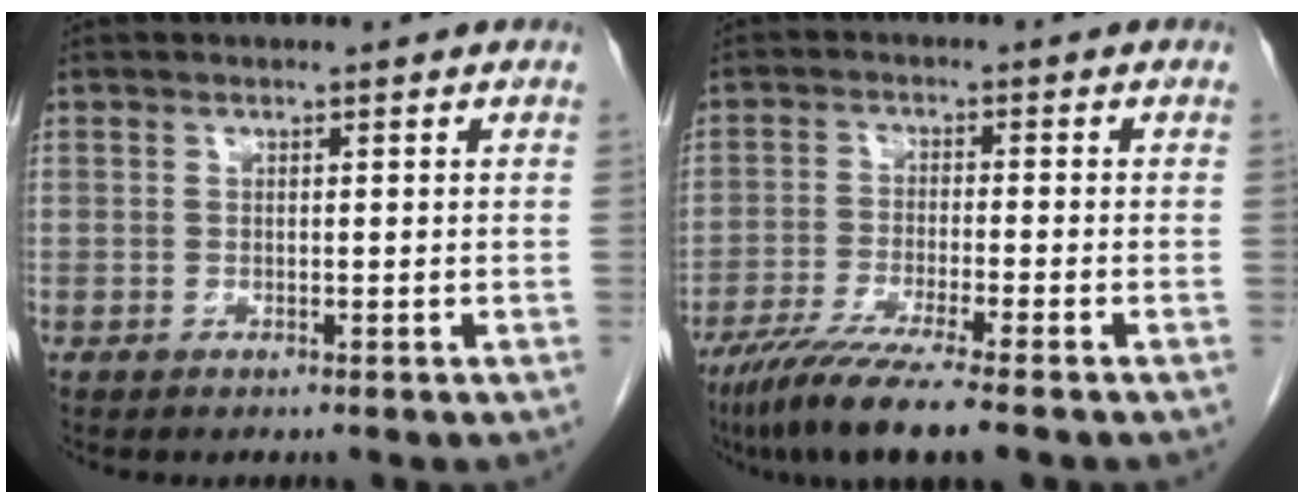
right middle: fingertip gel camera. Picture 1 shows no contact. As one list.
[{"total": 9.6, "force": [-7.2, -0.5, 6.3], "torque": [-0.105, -0.029, -0.121]}]